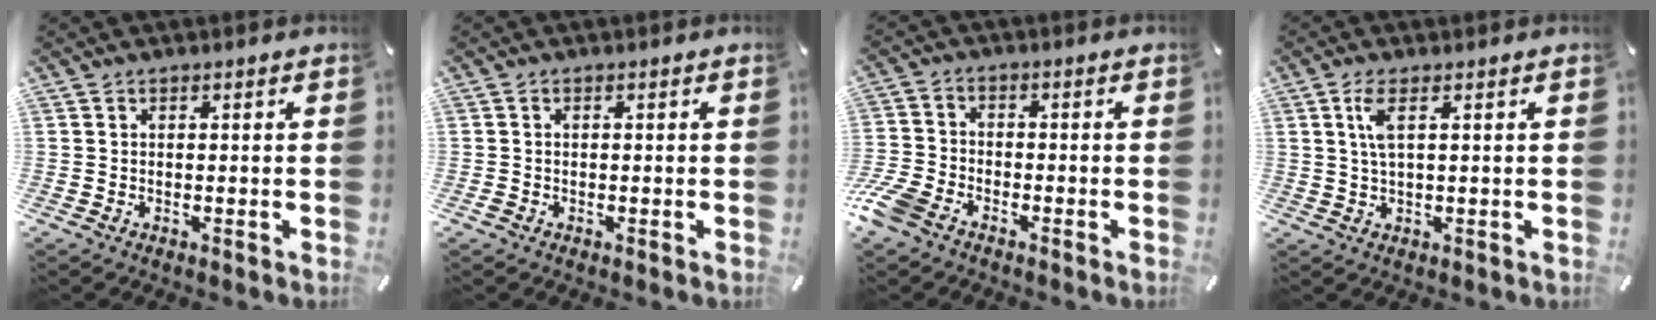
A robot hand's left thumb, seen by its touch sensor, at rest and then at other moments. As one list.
[{"total": 0.5, "force": [-0.3, 0.4, 0.2], "torque": [-0.002, 0.002, -0.006]}, {"total": 6.7, "force": [-4.6, 3.7, 3.2], "torque": [-0.089, 0.011, -0.095]}, {"total": 4.4, "force": [1.5, 1.3, 4.0], "torque": [-0.084, 0.006, 0.024]}]